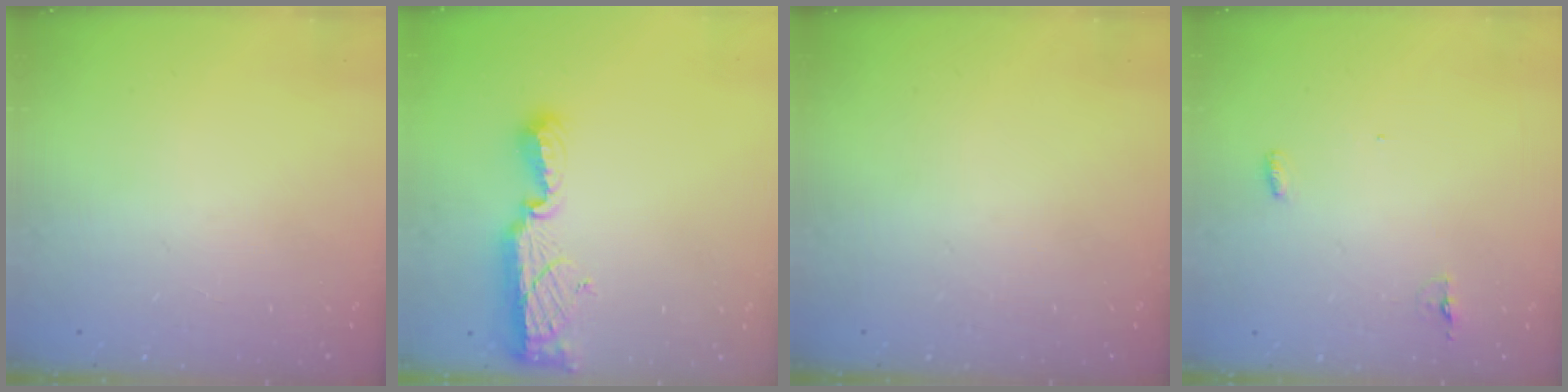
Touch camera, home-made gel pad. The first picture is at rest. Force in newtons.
{"total": 11.5, "press": 10.3, "slide": 5.0}
{"total": 0.0}
{"total": 7.4, "press": 4.4, "slide": 6.0}